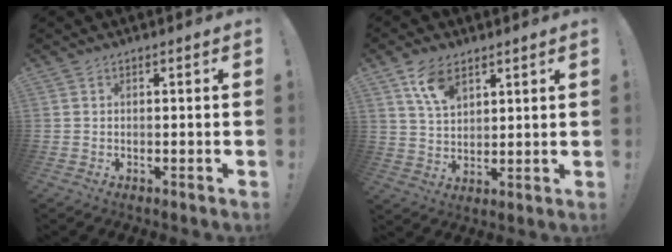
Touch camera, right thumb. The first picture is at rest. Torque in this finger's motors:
{"motor_torque": [1.05, 1.22, -0.19, 0.00, 0.01]}